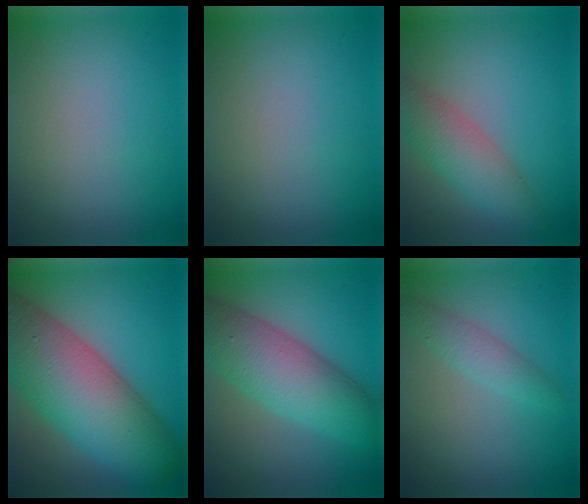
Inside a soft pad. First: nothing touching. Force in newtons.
{"total": 0.0}
{"total": 4.5, "press": 4.5, "slide": 0.1}
{"total": 14.1, "press": 14.1, "slide": 0.5}
{"total": 8.9, "press": 8.9, "slide": 0.2}
{"total": 2.1, "press": 2.1, "slide": 0.1}